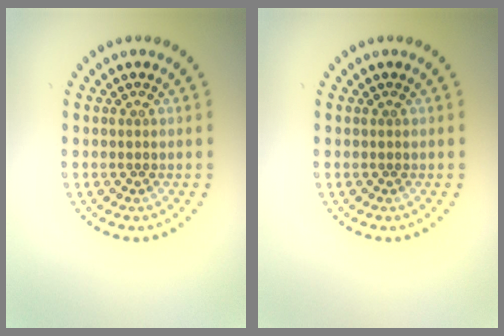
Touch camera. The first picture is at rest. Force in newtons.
{"total": 0.0}